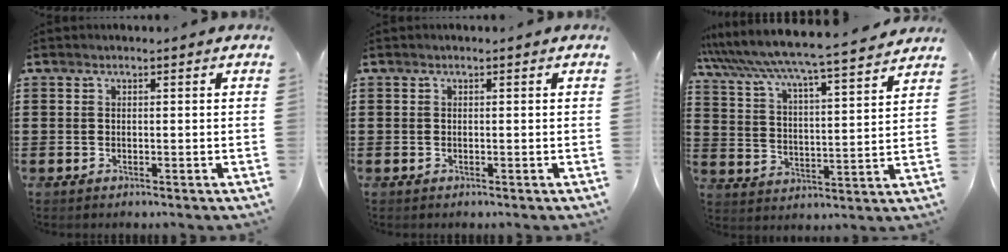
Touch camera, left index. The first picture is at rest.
{"total": 0.0}
{"total": 5.2, "force": [4.8, -0.6, 1.9], "torque": [-0.063, -0.047, 0.072]}